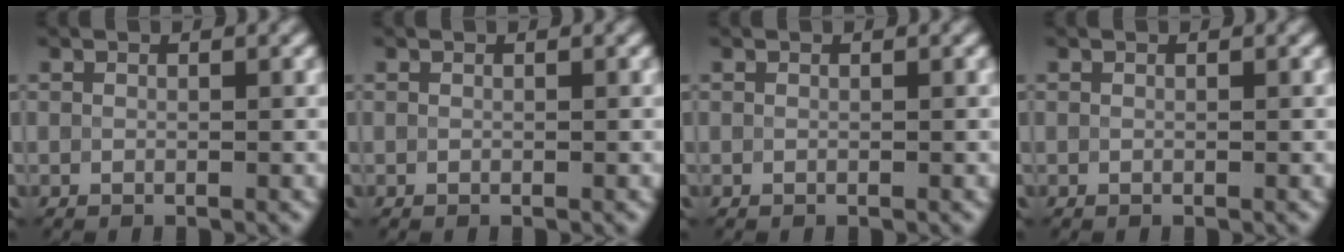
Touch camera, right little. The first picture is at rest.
{"total": 0.0}
{"total": 0.0}
{"total": 0.0}